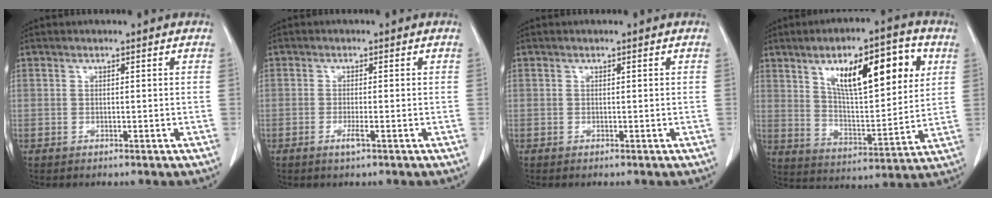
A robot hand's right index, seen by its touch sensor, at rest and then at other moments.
{"total": 1.8, "force": [-0.9, 0.0, 1.6], "torque": [-0.030, -0.003, -0.016]}
{"total": 0.0}
{"total": 17.4, "force": [7.2, 5.1, 15.0], "torque": [-0.227, 0.013, 0.120]}